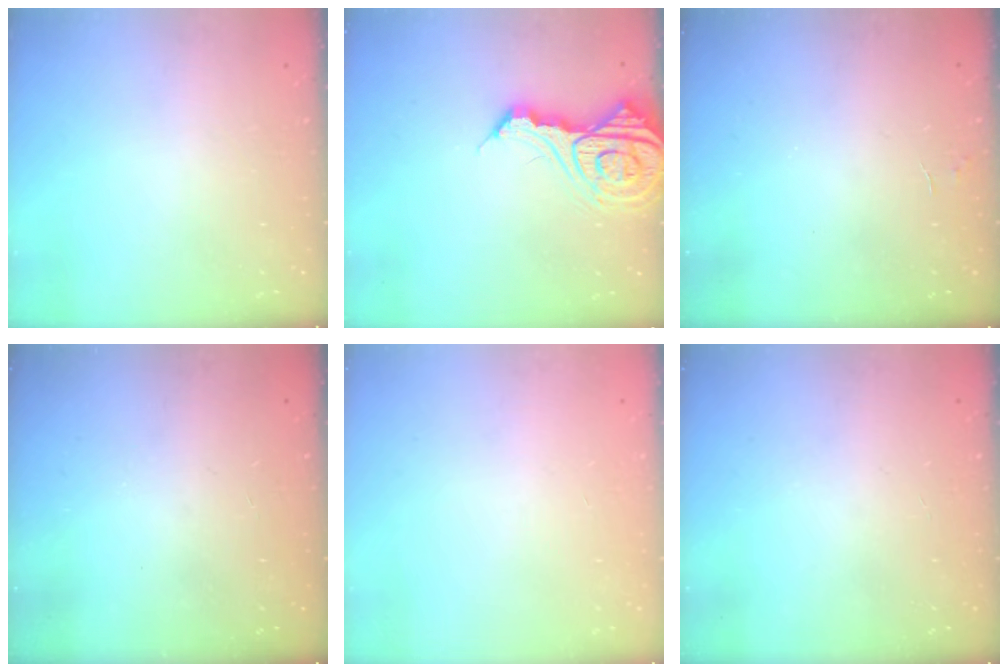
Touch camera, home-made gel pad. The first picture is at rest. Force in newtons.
{"total": 13.7, "press": 13.6, "slide": 1.4}
{"total": 2.2, "press": 2.2, "slide": 0.2}
{"total": 0.0}
{"total": 0.0}
{"total": 0.0}